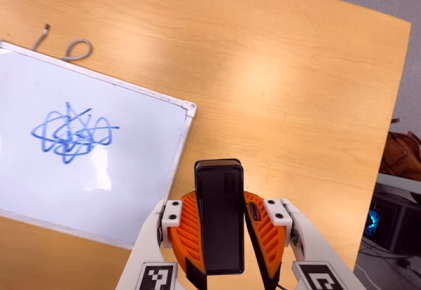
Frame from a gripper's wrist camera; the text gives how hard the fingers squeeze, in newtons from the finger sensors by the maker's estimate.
{"total": 6.9, "left": 6.7, "right": 7.2}